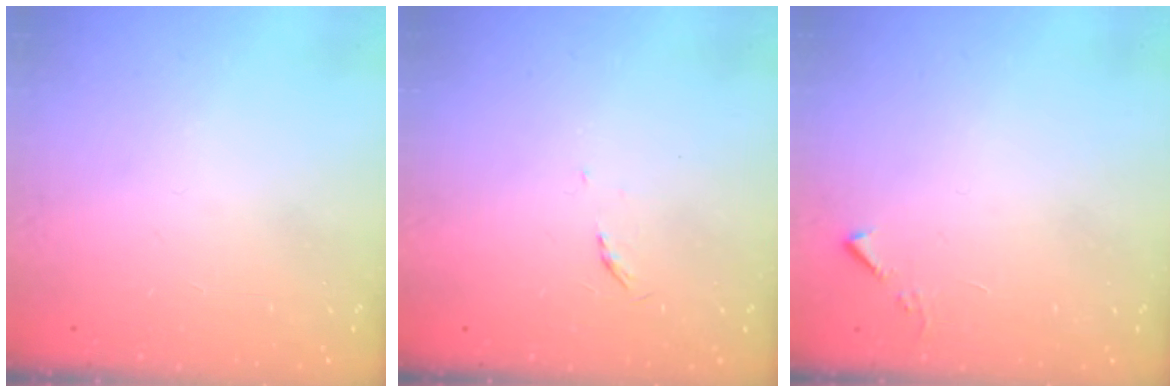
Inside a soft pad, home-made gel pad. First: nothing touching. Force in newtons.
{"total": 3.1, "press": 3.0, "slide": 0.5}
{"total": 4.0, "press": 3.9, "slide": 0.5}